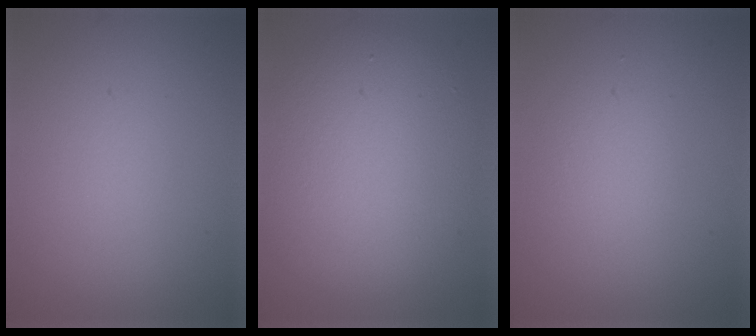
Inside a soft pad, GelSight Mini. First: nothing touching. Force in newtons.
{"total": 8.4, "press": 8.4, "slide": 0.7}
{"total": 1.6, "press": 1.6, "slide": 0.1}